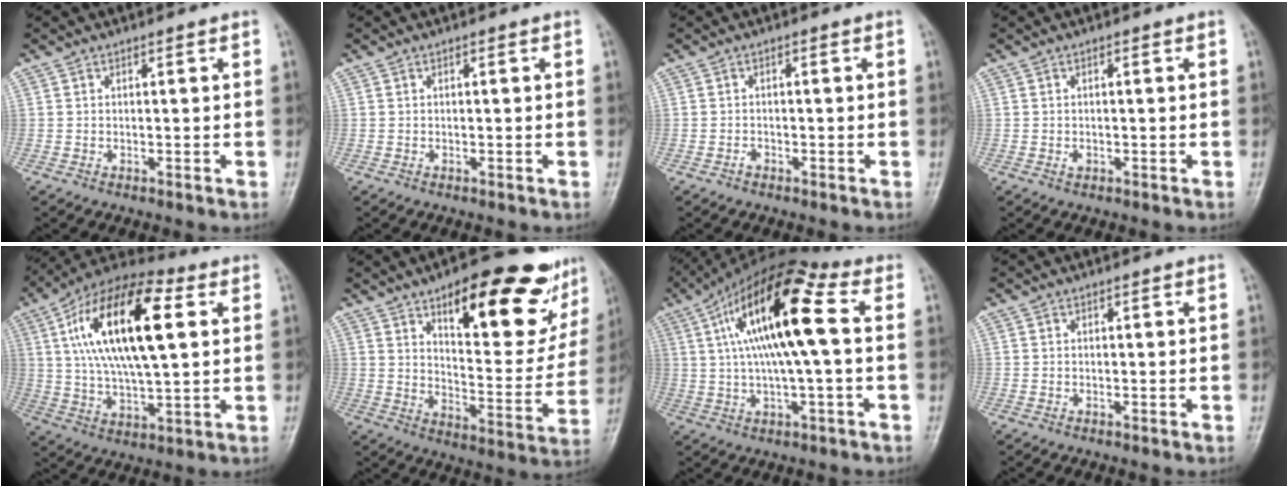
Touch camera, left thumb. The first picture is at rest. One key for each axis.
{"total": 0.0}
{"total": 1.0, "fx": -0.8, "fy": 0.6, "fz": 0.4, "tx": -0.005, "ty": 0.003, "tz": -0.015}
{"total": 1.0, "fx": -0.3, "fy": 0.7, "fz": 0.7, "tx": -0.008, "ty": 0.003, "tz": -0.005}
{"total": 21.9, "fx": 5.5, "fy": 9.0, "fz": 19.2, "tx": -0.338, "ty": 0.009, "tz": 0.086}
{"total": 23.9, "fx": 13.8, "fy": 8.7, "fz": 17.4, "tx": -0.186, "ty": -0.055, "tz": 0.201}
{"total": 16.8, "fx": 2.7, "fy": 4.5, "fz": 16.0, "tx": -0.295, "ty": 0.033, "tz": 0.039}
{"total": 0.0}